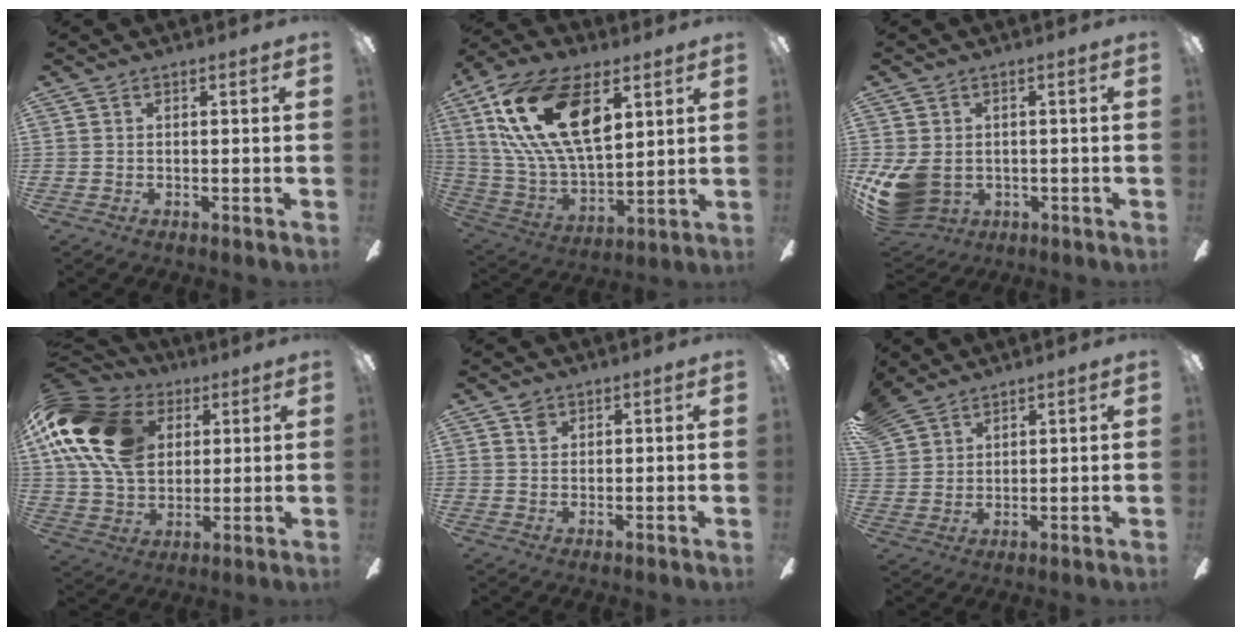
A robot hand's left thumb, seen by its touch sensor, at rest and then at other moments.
{"total": 24.0, "force": [10.4, 12.7, 17.4], "torque": [-0.353, -0.030, 0.182]}
{"total": 10.4, "force": [-2.1, 8.0, 6.4], "torque": [-0.139, 0.010, -0.032]}
{"total": 20.5, "force": [6.9, 14.4, 12.8], "torque": [-0.275, -0.008, 0.125]}
{"total": 2.3, "force": [1.6, 1.5, 0.8], "torque": [-0.011, -0.002, 0.029]}
{"total": 7.6, "force": [6.3, 4.1, 1.1], "torque": [-0.048, -0.027, 0.128]}